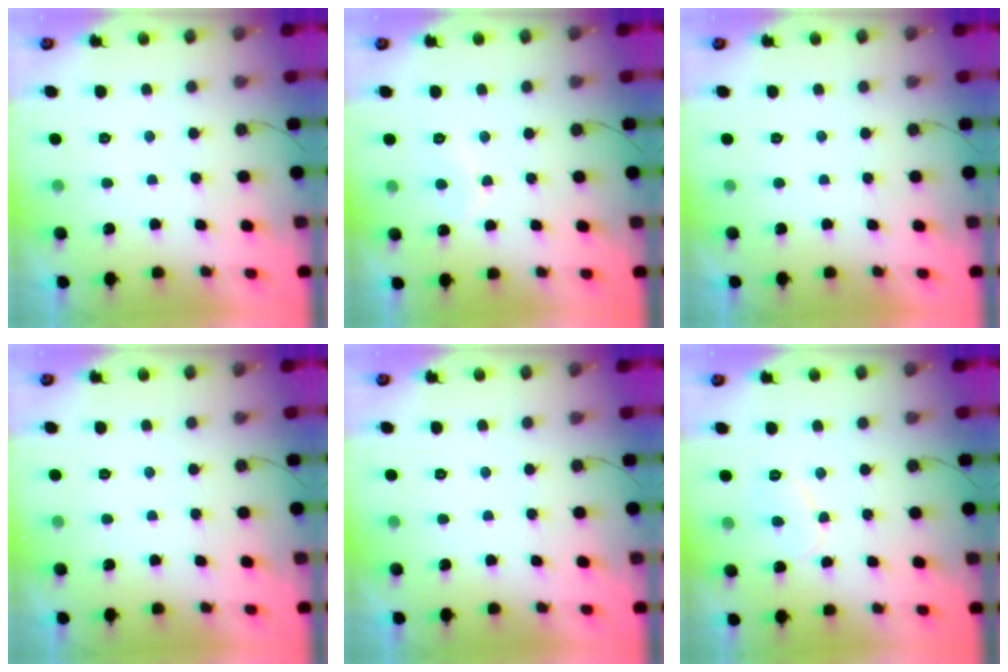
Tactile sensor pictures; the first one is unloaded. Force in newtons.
{"total": 5.7, "press": 5.7, "slide": 0.5}
{"total": 1.7, "press": 1.7, "slide": 0.1}
{"total": 0.0}
{"total": 0.0}
{"total": 6.9, "press": 6.9, "slide": 0.4}